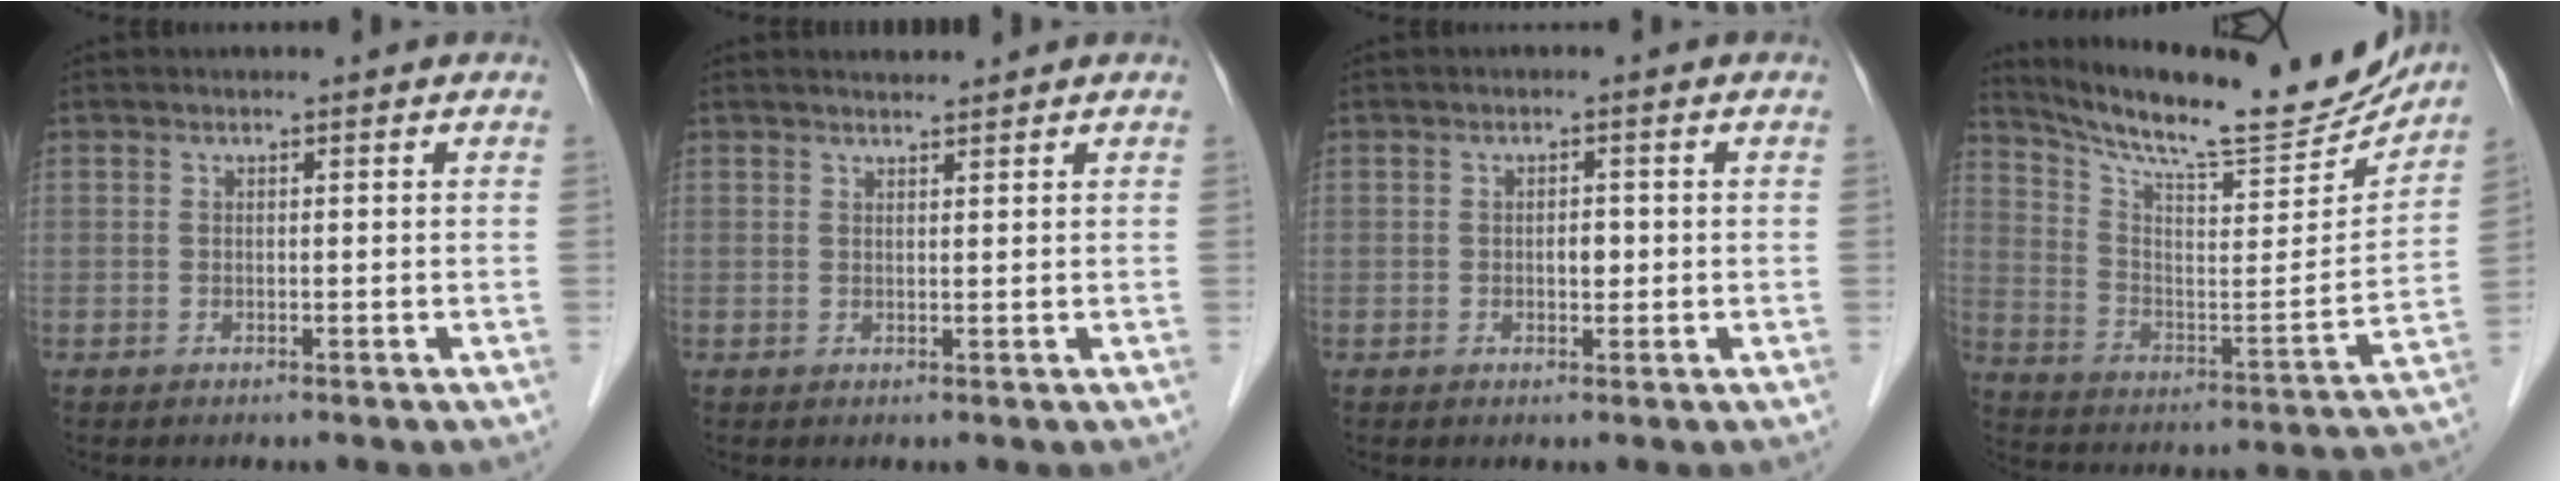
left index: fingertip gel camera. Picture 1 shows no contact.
{"total": 1.7, "force": [1.6, 0.0, 0.3], "torque": [-0.007, 0.008, 0.031]}
{"total": 1.6, "force": [-0.1, 0.9, 1.3], "torque": [-0.018, 0.002, -0.002]}
{"total": 22.4, "force": [20.5, 2.4, 8.6], "torque": [-0.149, -0.045, 0.303]}